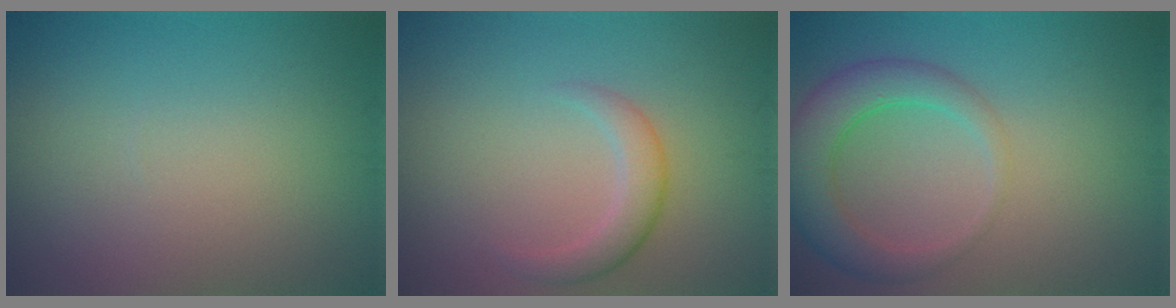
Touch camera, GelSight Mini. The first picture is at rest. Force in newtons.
{"total": 2.4, "press": 2.4, "slide": 0.1}
{"total": 4.9, "press": 4.9, "slide": 0.2}